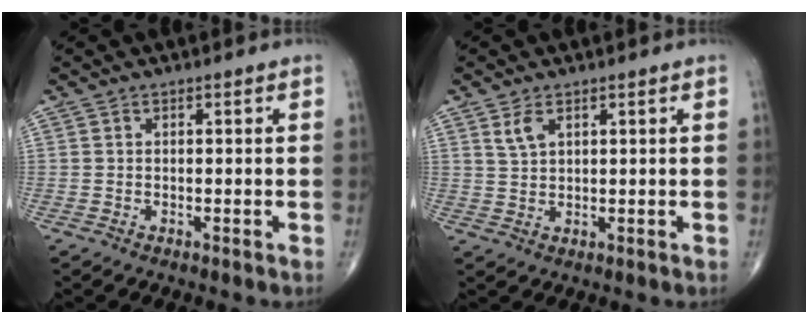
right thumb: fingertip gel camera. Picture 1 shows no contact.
{"total": 2.9, "force": [1.6, 1.4, 1.9], "torque": [-0.038, -0.004, 0.038]}